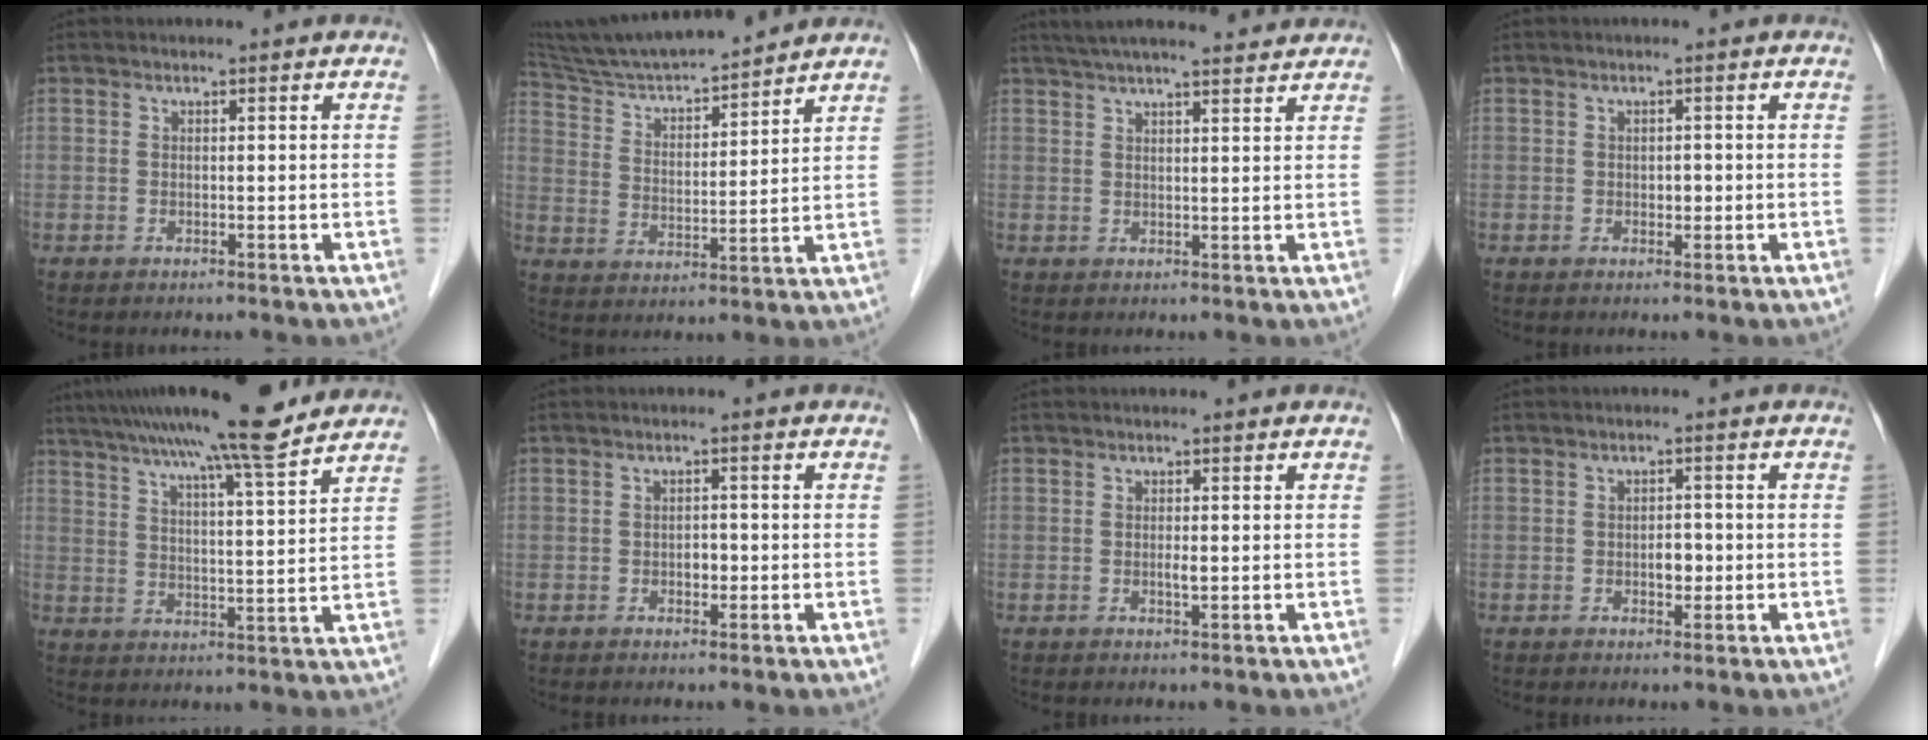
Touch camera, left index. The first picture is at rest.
{"total": 15.5, "force": [14.3, 0.9, 5.9], "torque": [-0.109, 0.010, 0.246]}
{"total": 13.2, "force": [11.8, 1.3, 5.7], "torque": [-0.093, 0.032, 0.164]}
{"total": 1.2, "force": [-0.2, 0.9, 0.9], "torque": [-0.013, 0.002, -0.001]}
{"total": 16.8, "force": [14.2, 0.1, 9.0], "torque": [-0.150, 0.024, 0.205]}
{"total": 1.5, "force": [-0.5, 1.0, 1.1], "torque": [-0.015, 0.003, -0.007]}
{"total": 0.9, "force": [-0.1, 0.1, 0.9], "torque": [-0.018, -0.002, -0.001]}
{"total": 2.2, "force": [-0.5, 1.3, 1.7], "torque": [-0.024, 0.003, -0.005]}